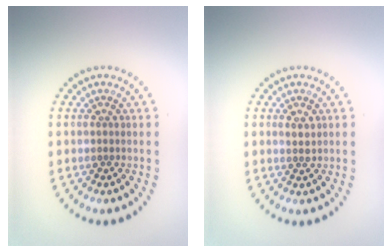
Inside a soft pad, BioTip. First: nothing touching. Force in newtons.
{"total": 1.2, "press": 1.0, "slide": 0.6}